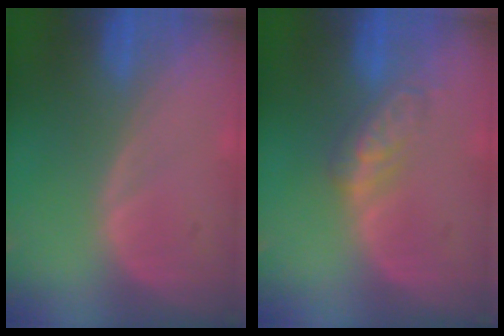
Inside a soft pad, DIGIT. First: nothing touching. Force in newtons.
{"total": 4.5, "press": 4.5, "slide": 0.5}